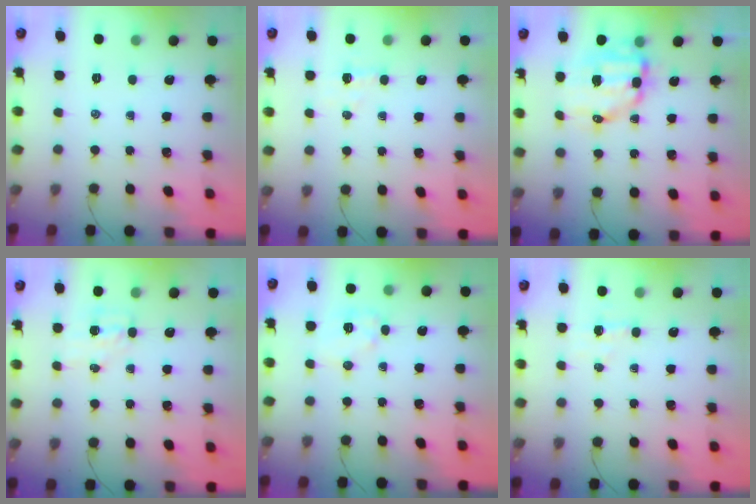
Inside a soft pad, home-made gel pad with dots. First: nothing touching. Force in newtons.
{"total": 3.3, "press": 3.2, "slide": 0.8}
{"total": 10.5, "press": 10.3, "slide": 2.1}
{"total": 4.9, "press": 4.8, "slide": 1.1}
{"total": 7.8, "press": 7.7, "slide": 0.8}
{"total": 3.2, "press": 3.1, "slide": 0.8}